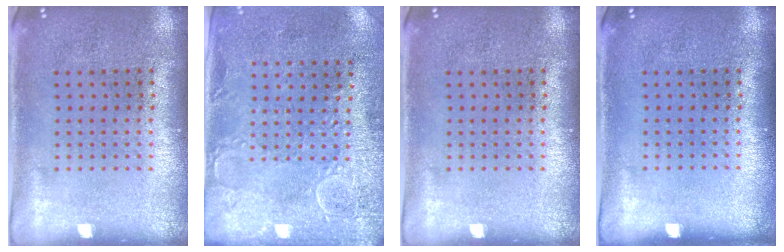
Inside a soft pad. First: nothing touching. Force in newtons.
{"total": 2.9, "press": 2.4, "slide": 1.7}
{"total": 0.0}
{"total": 0.0}